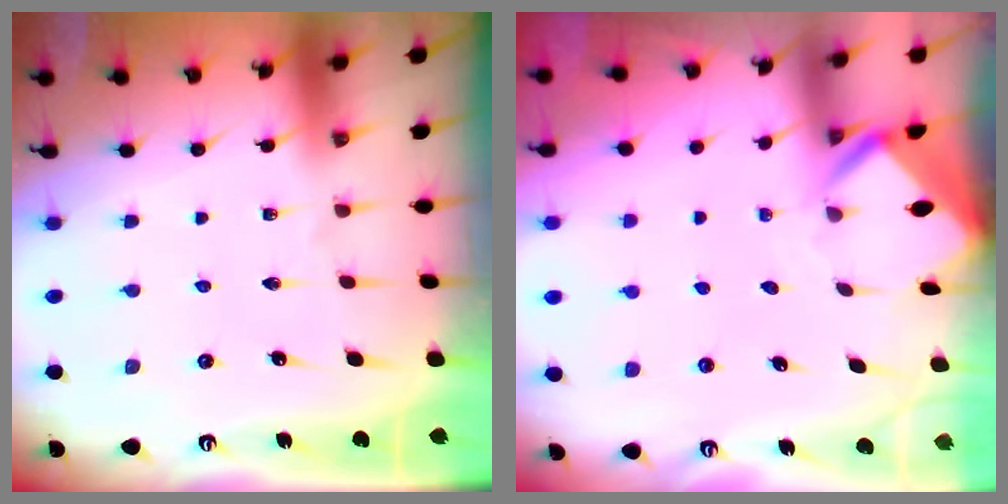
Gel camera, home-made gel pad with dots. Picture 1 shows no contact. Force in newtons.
{"total": 2.8, "press": 2.8, "slide": 0.2}